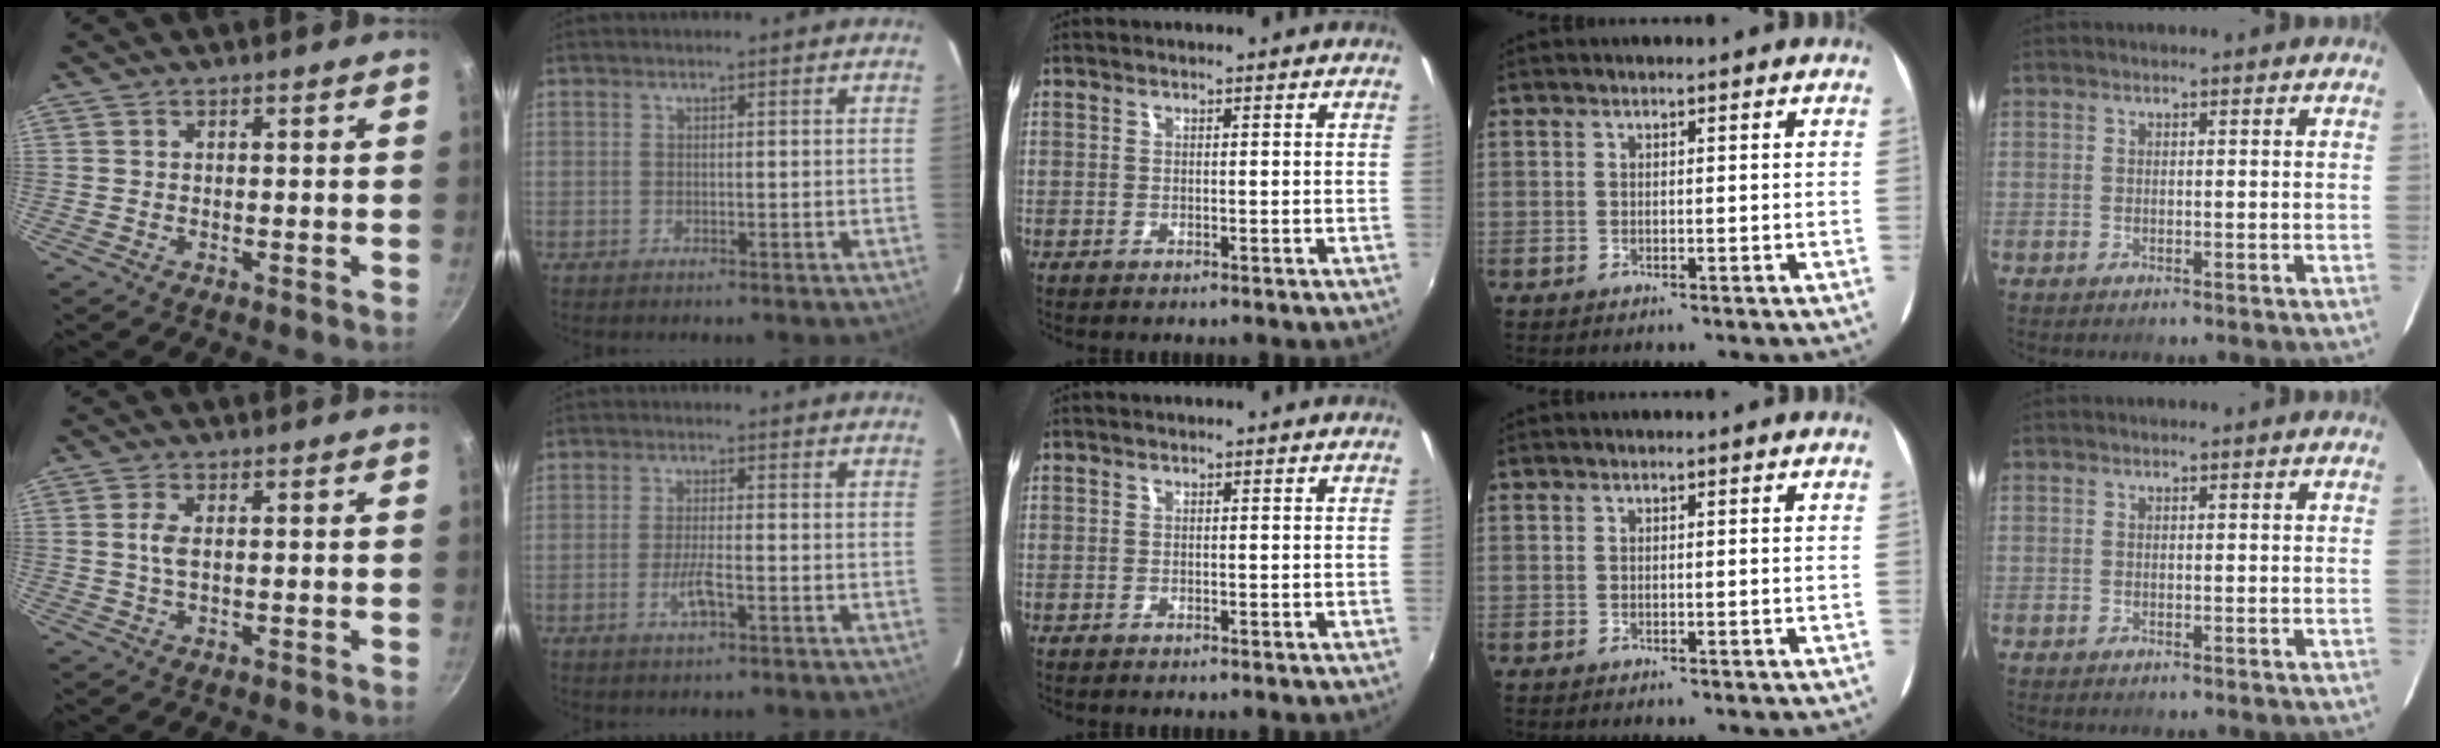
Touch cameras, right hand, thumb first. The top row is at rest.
{"thumb": {"total": 2.8, "force": [0.3, 1.2, 2.6], "torque": [-0.058, 0.002, 0.005]}, "index": {"total": 4.0, "force": [-1.9, 0.9, 3.4], "torque": [-0.070, -0.005, -0.036]}}